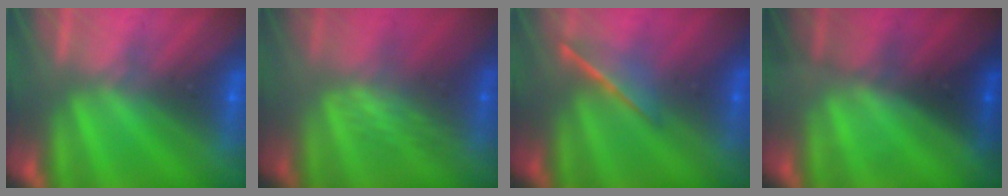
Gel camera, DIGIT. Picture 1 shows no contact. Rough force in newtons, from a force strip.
{"total": 2.4}
{"total": 1.5}
{"total": 1.4}